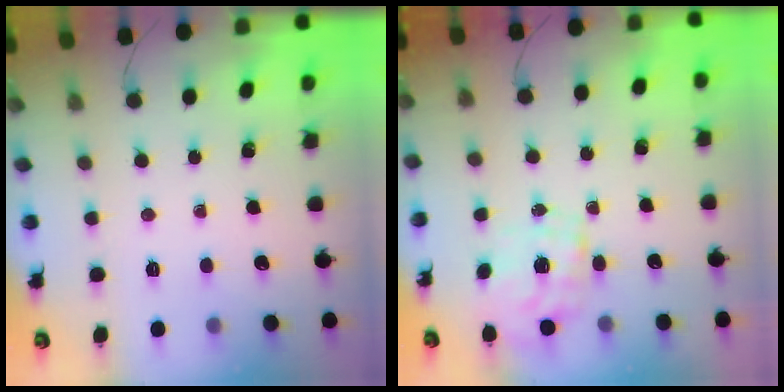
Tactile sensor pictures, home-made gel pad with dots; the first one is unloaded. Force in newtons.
{"total": 1.7, "press": 1.5, "slide": 0.8}